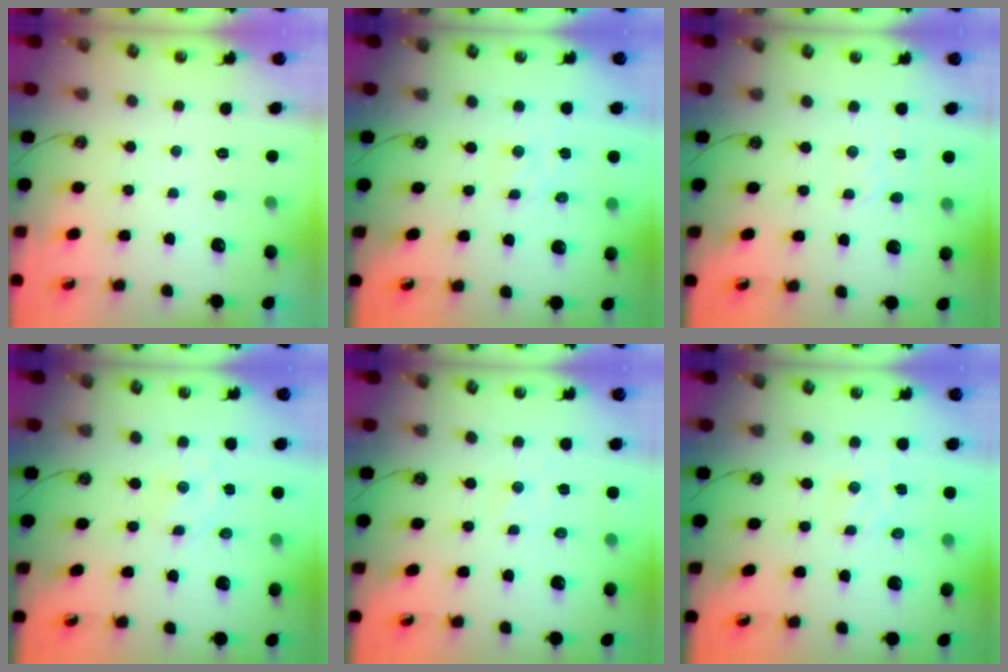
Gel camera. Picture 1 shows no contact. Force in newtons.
{"total": 1.5, "press": 1.5, "slide": 0.2}
{"total": 2.5, "press": 2.5, "slide": 0.4}
{"total": 2.6, "press": 2.6, "slide": 0.1}
{"total": 1.1, "press": 1.0, "slide": 0.2}
{"total": 2.6, "press": 2.6, "slide": 0.4}